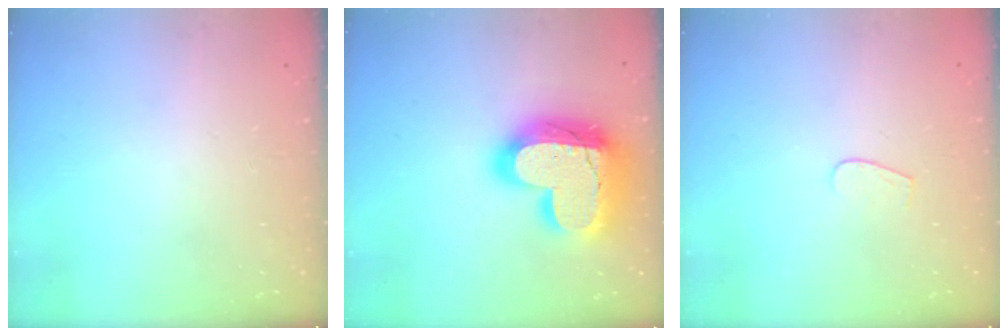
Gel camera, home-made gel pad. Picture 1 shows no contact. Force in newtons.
{"total": 27.3, "press": 27.2, "slide": 2.0}
{"total": 3.3, "press": 3.3, "slide": 0.2}